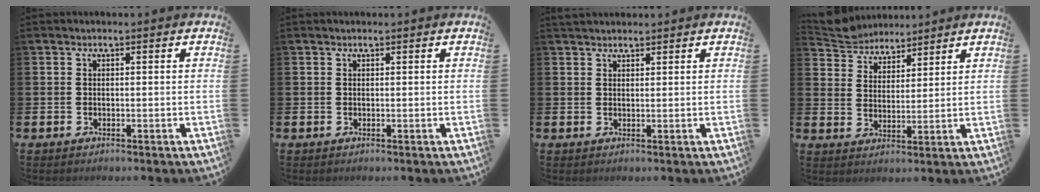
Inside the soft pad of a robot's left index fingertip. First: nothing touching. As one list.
[{"total": 0.0}, {"total": 1.9, "force": [1.8, 0.6, 0.1], "torque": [0.006, -0.003, 0.032]}, {"total": 5.1, "force": [4.9, 1.4, -0.3], "torque": [-0.022, -0.026, 0.089]}]